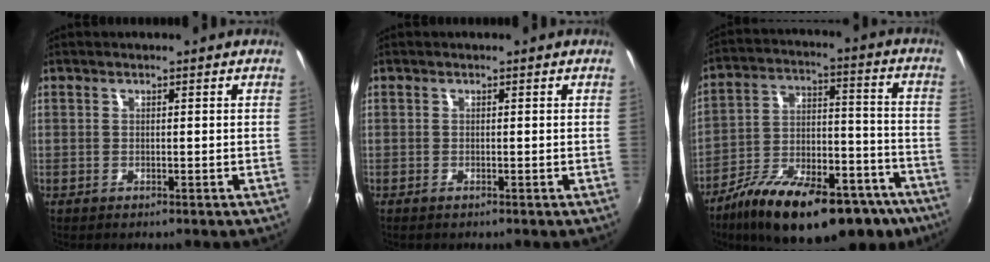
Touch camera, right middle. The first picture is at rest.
{"total": 0.5, "force": [-0.4, 0.1, 0.3], "torque": [-0.005, -0.003, -0.008]}
{"total": 27.7, "force": [-18.8, 10.9, 17.1], "torque": [-0.267, 0.000, -0.263]}